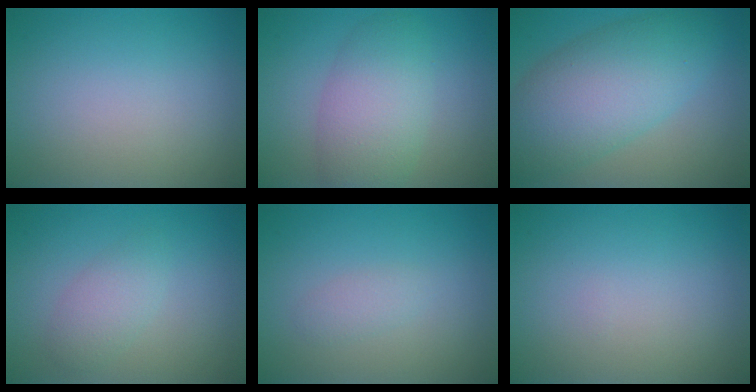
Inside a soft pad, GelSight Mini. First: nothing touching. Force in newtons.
{"total": 5.3, "press": 5.3, "slide": 0.2}
{"total": 8.7, "press": 8.7, "slide": 0.4}
{"total": 2.1, "press": 2.1, "slide": 0.1}
{"total": 1.2, "press": 1.2, "slide": 0.0}
{"total": 0.0}